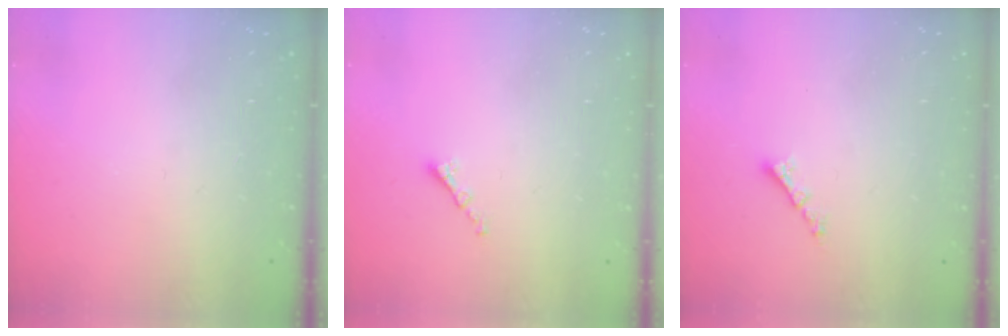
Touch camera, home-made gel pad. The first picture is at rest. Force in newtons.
{"total": 1.4, "press": 1.2, "slide": 0.6}
{"total": 1.8, "press": 1.8, "slide": 0.2}